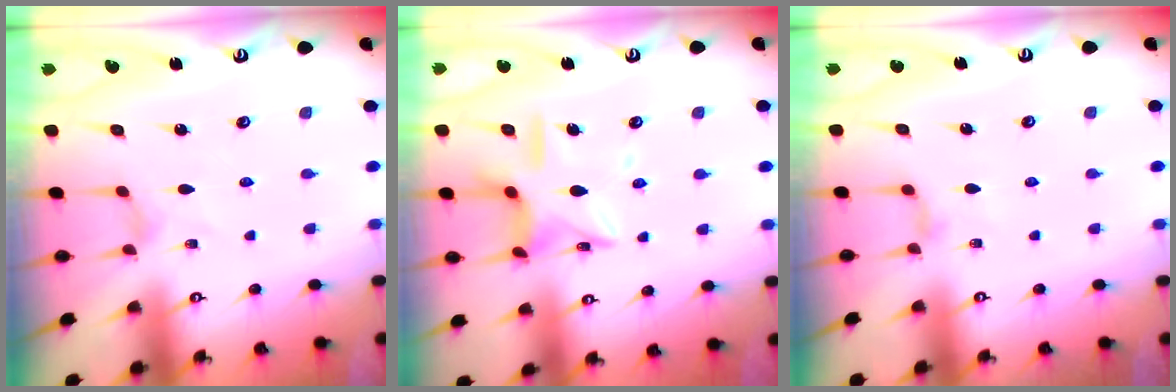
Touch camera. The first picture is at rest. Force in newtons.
{"total": 11.2, "press": 11.1, "slide": 0.9}
{"total": 3.3, "press": 3.2, "slide": 0.5}